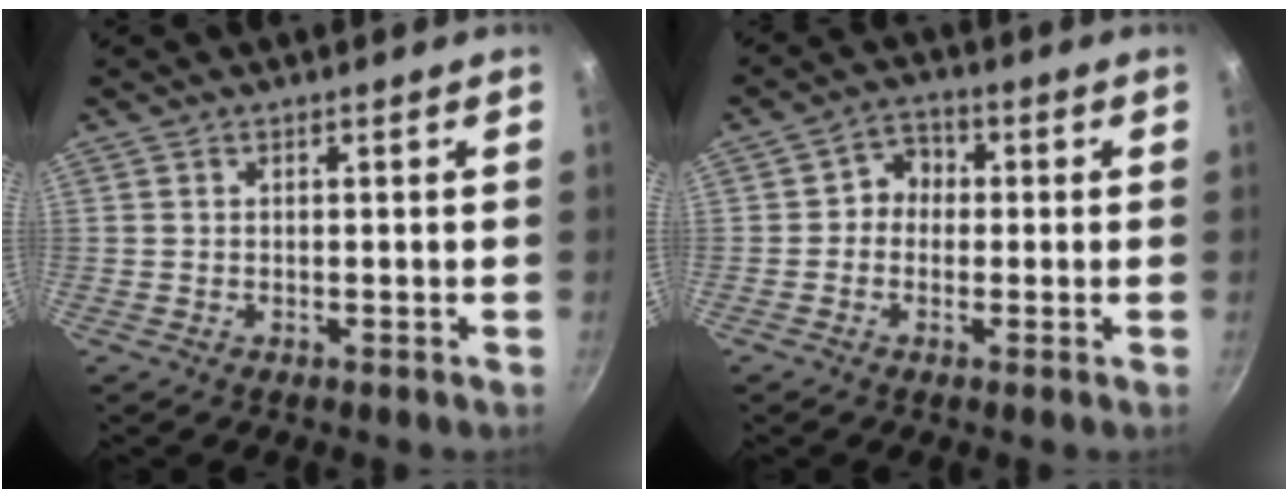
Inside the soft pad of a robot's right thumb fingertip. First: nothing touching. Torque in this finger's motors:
{"motor_torque": [-0.18, -0.03, -0.16, 0.09, 0.00]}